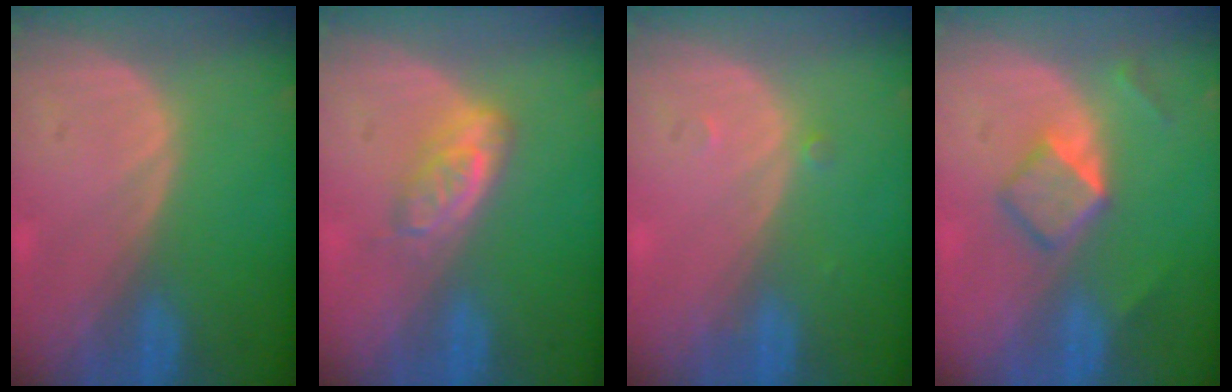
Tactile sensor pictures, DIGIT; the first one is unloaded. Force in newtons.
{"total": 4.8, "press": 4.2, "slide": 2.2}
{"total": 0.7, "press": 0.7, "slide": 0.1}
{"total": 5.2, "press": 4.5, "slide": 2.6}